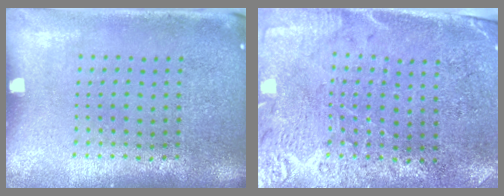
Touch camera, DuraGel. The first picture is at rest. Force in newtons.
{"total": 2.7, "press": 2.4, "slide": 1.3}